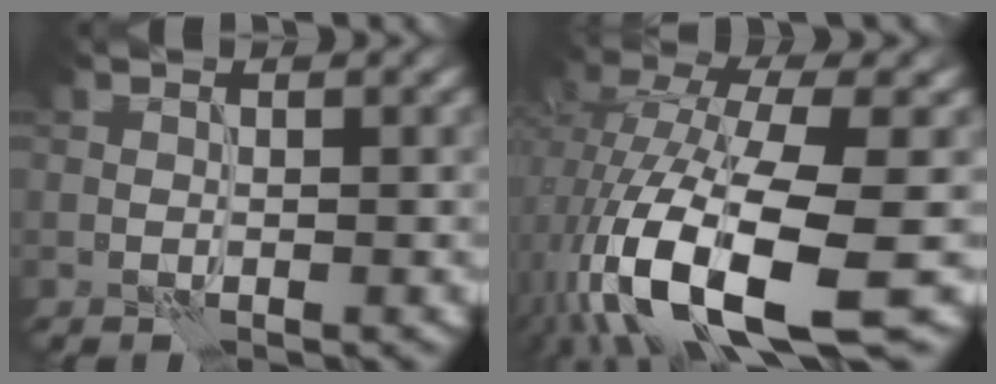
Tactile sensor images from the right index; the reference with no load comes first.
{"total": 13.5, "force": [-4.3, 4.8, 11.9], "torque": [-0.230, -0.007, -0.073]}